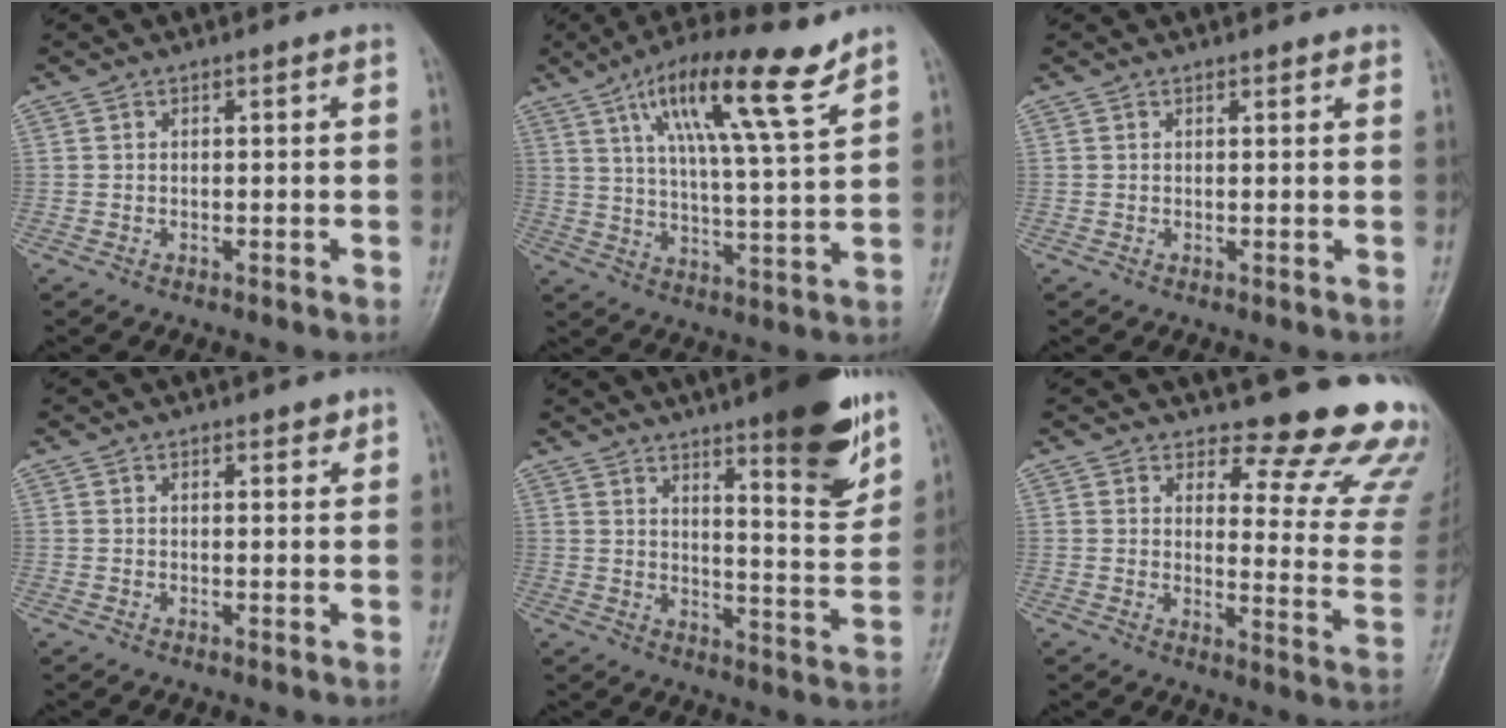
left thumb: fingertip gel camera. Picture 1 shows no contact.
{"total": 15.8, "force": [9.4, 2.2, 12.5], "torque": [-0.206, -0.037, 0.160]}
{"total": 1.5, "force": [1.2, 0.5, 0.7], "torque": [-0.006, -0.002, 0.012]}
{"total": 1.8, "force": [1.4, 0.8, 0.9], "torque": [-0.004, -0.007, 0.015]}
{"total": 15.2, "force": [9.8, 2.8, 11.3], "torque": [-0.130, -0.065, 0.144]}
{"total": 16.5, "force": [14.7, 4.7, 6.1], "torque": [-0.020, -0.153, 0.156]}